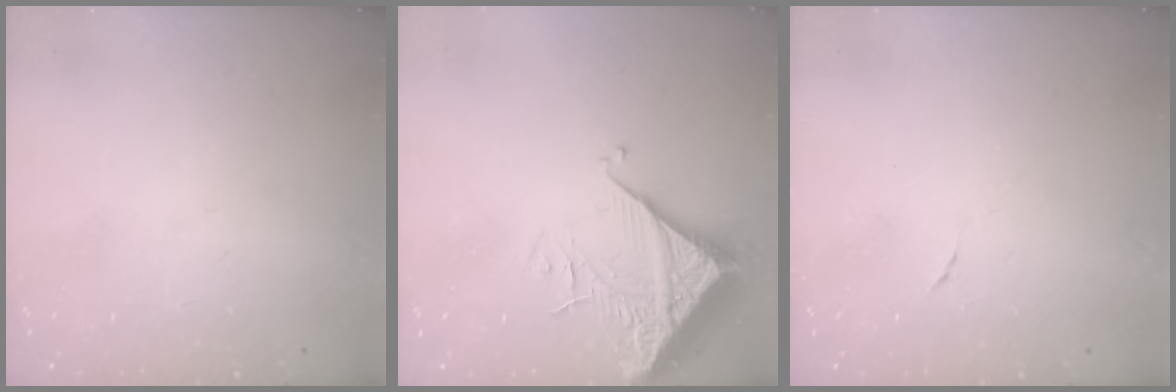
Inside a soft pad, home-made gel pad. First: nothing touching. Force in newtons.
{"total": 6.7, "press": 6.7, "slide": 0.7}
{"total": 3.9, "press": 3.5, "slide": 1.6}